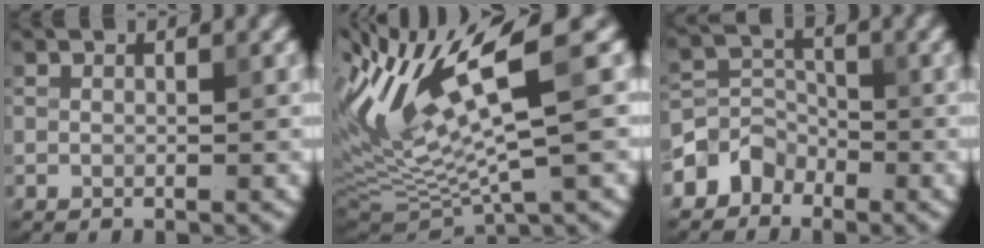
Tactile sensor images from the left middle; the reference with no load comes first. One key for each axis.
{"total": 9.6, "fx": 2.5, "fy": 2.4, "fz": 9.0, "tx": -0.179, "ty": 0.002, "tz": 0.052}
{"total": 3.0, "fx": -2.1, "fy": 2.2, "fz": 0.3, "tx": 0.004, "ty": 0.011, "tz": -0.047}